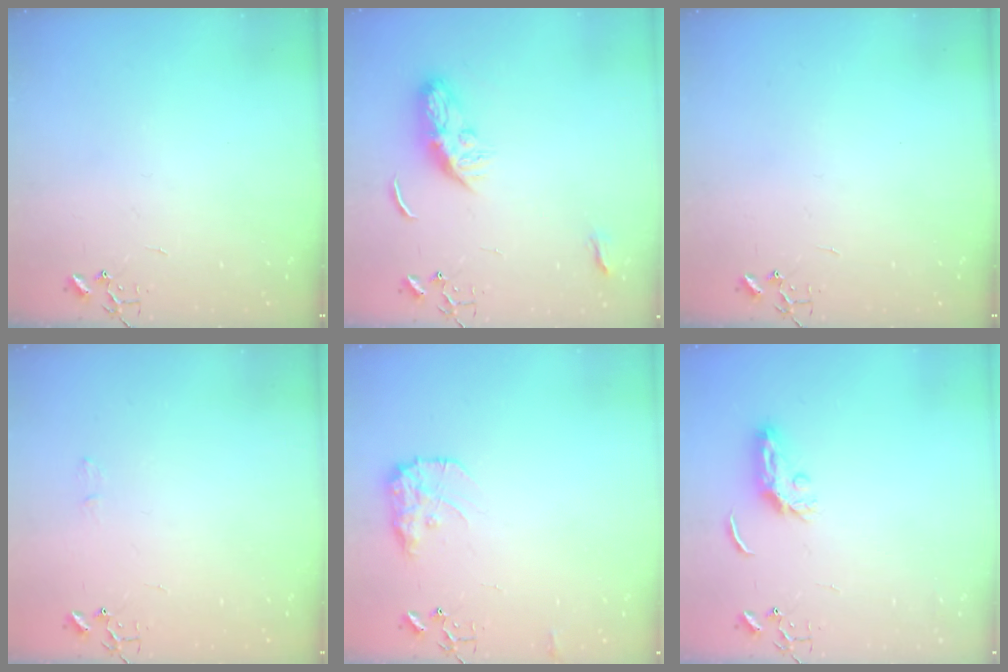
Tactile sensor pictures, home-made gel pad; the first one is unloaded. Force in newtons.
{"total": 8.7, "press": 8.7, "slide": 0.4}
{"total": 0.0}
{"total": 4.6, "press": 4.6, "slide": 0.7}
{"total": 10.8, "press": 10.8, "slide": 0.4}
{"total": 5.6, "press": 5.6, "slide": 0.5}